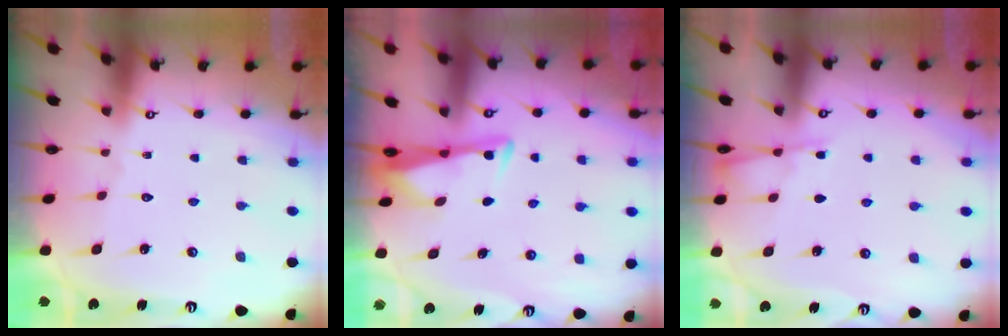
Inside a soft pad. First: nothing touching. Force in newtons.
{"total": 3.5, "press": 3.5, "slide": 0.3}
{"total": 3.3, "press": 3.3, "slide": 0.4}